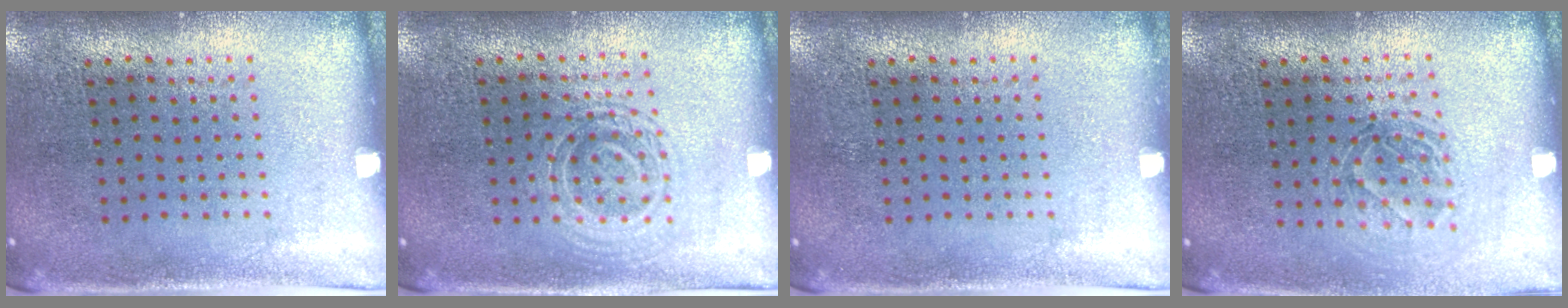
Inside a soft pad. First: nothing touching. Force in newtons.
{"total": 1.1, "press": 1.0, "slide": 0.3}
{"total": 0.0}
{"total": 1.4, "press": 1.2, "slide": 0.7}